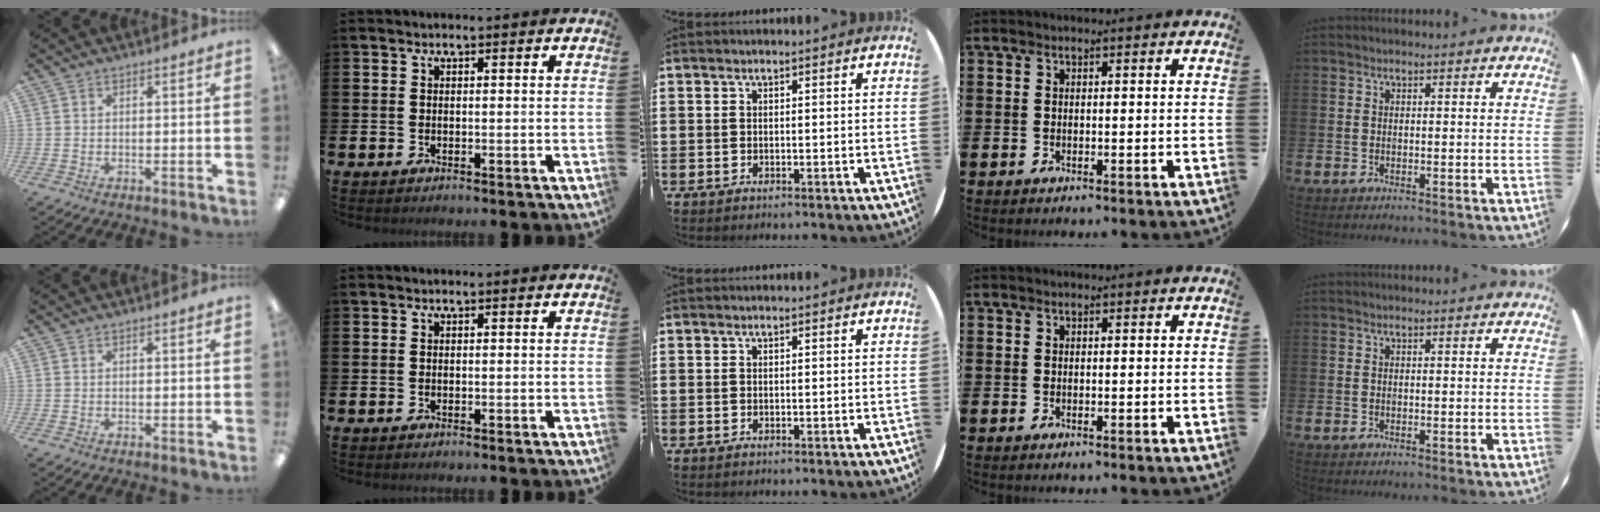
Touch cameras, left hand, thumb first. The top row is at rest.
{}